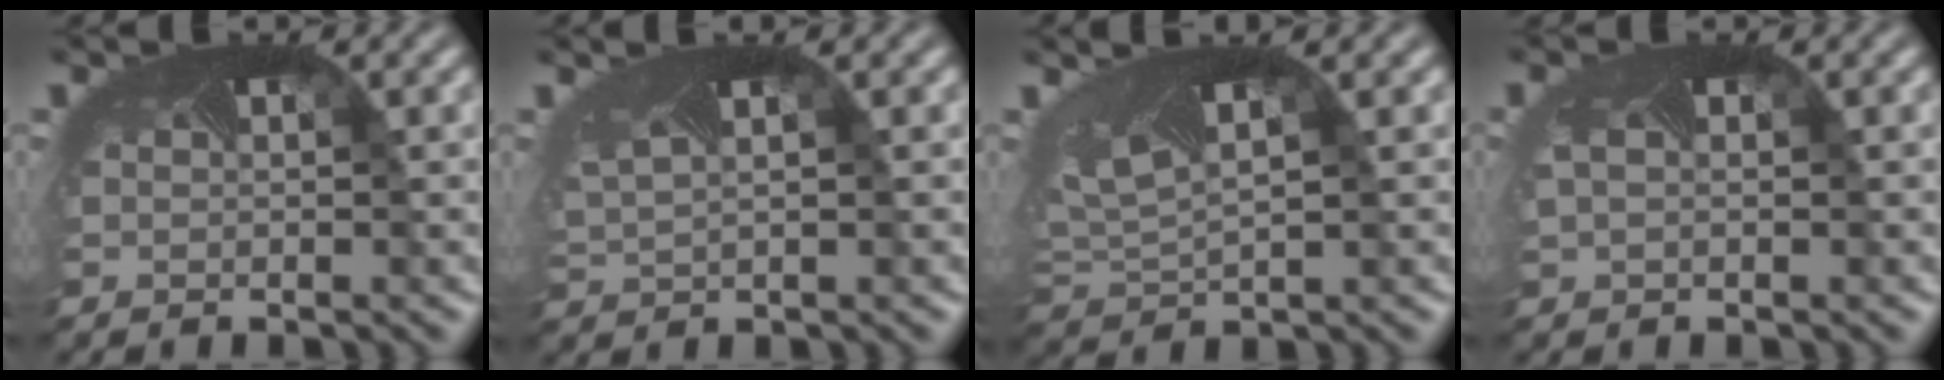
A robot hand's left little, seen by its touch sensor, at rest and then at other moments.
{"total": 2.0, "force": [1.4, 0.8, 1.2], "torque": [-0.048, 0.002, 0.043]}
{"total": 4.5, "force": [1.8, 2.4, 3.4], "torque": [-0.084, 0.009, 0.049]}
{"total": 1.0, "force": [0.0, 0.7, 0.6], "torque": [-0.033, -0.001, 0.015]}